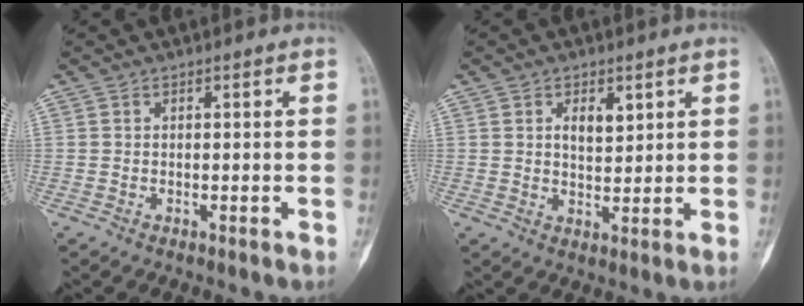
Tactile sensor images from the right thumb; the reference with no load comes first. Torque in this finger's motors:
{"motor_torque": [0.04, 0.03, 0.11, -0.05, 0.00]}